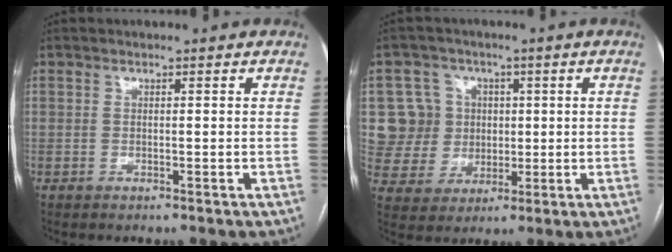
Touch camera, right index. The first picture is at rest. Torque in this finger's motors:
{"motor_torque": [-0.12, 0.04, 0.02, 0.00]}